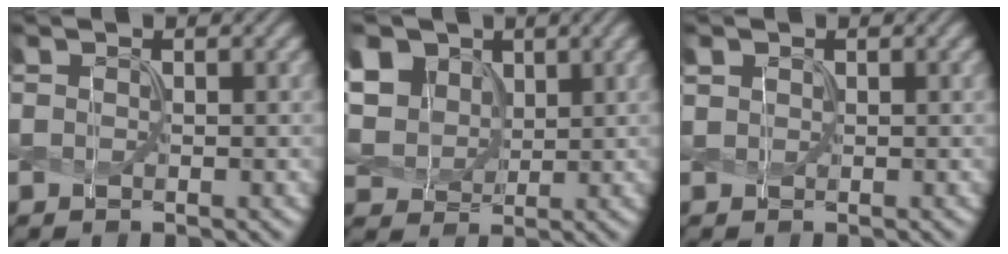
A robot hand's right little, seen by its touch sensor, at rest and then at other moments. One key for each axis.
{"total": 9.1, "fx": 3.8, "fy": 6.9, "fz": 4.6, "tx": -0.127, "ty": 0.027, "tz": 0.063}
{"total": 0.9, "fx": 0.5, "fy": 0.8, "fz": 0.2, "tx": -0.005, "ty": 0.001, "tz": 0.011}